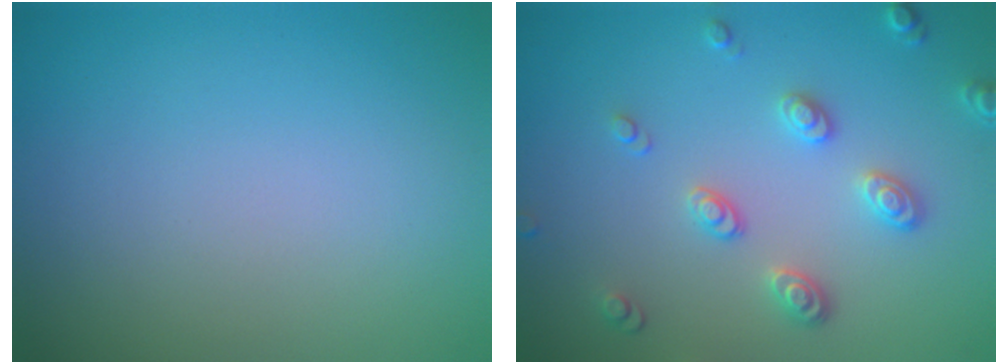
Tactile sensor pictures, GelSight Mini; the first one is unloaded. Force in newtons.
{"total": 3.1, "press": 2.7, "slide": 1.4}